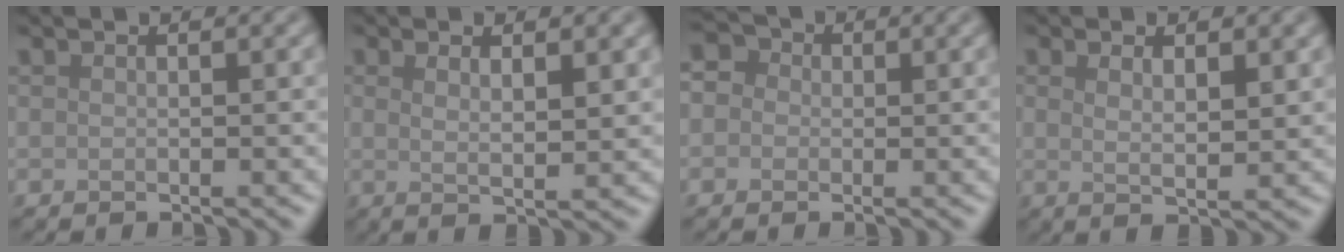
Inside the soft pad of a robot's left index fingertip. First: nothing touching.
{"total": 3.9, "force": [1.4, 1.0, 3.5], "torque": [-0.046, -0.001, 0.015]}
{"total": 2.6, "force": [0.5, 2.4, 1.1], "torque": [-0.003, 0.011, -0.014]}
{"total": 3.3, "force": [1.4, 0.9, 2.8], "torque": [-0.041, -0.001, 0.019]}